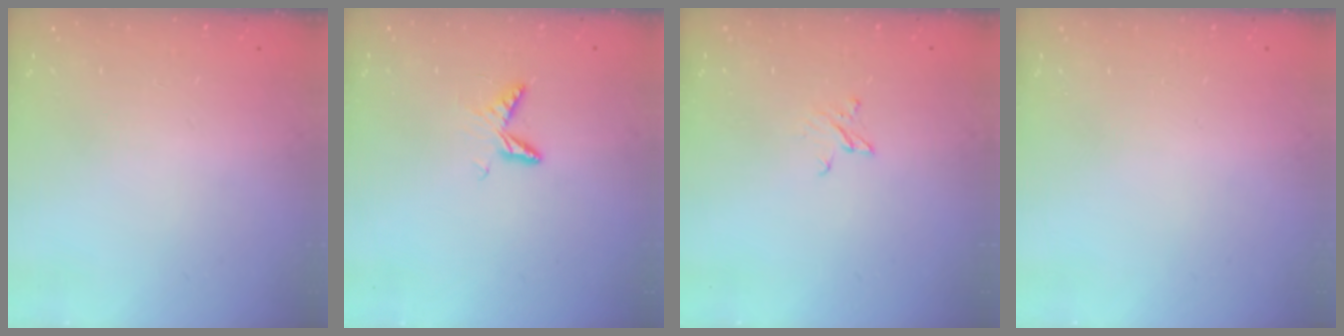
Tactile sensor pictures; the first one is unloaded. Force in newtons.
{"total": 6.2, "press": 6.2, "slide": 0.6}
{"total": 2.9, "press": 2.9, "slide": 0.2}
{"total": 0.0}